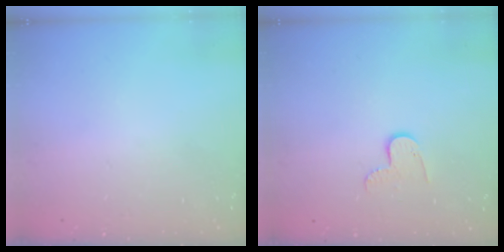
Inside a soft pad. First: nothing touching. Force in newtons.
{"total": 5.8, "press": 5.8, "slide": 0.5}